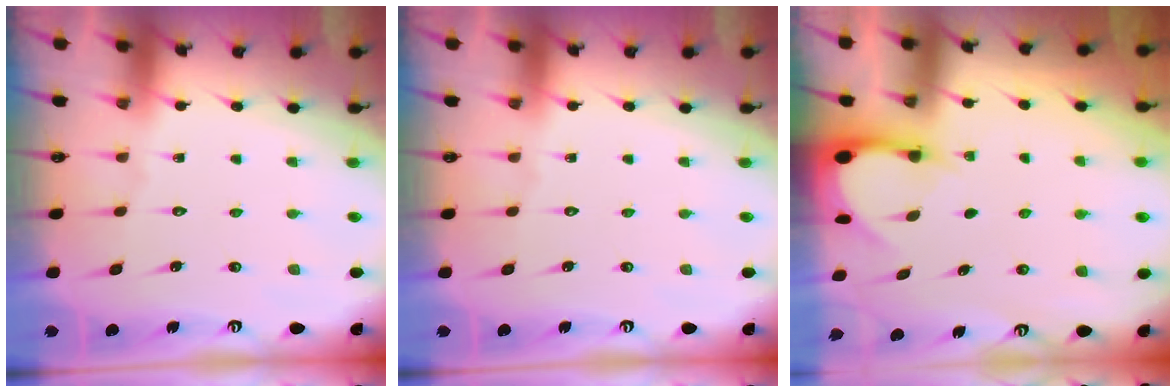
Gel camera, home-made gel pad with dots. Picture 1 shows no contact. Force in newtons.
{"total": 0.0}
{"total": 3.1, "press": 3.1, "slide": 0.2}